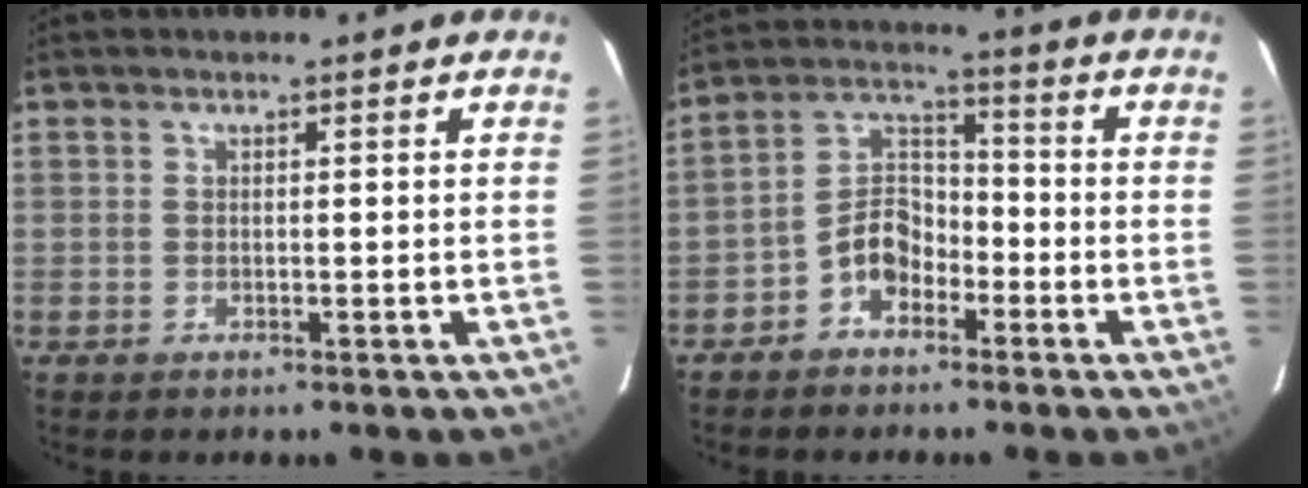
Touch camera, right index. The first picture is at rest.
{"total": 7.2, "force": [-4.1, 4.7, 3.6], "torque": [-0.071, 0.027, -0.076]}